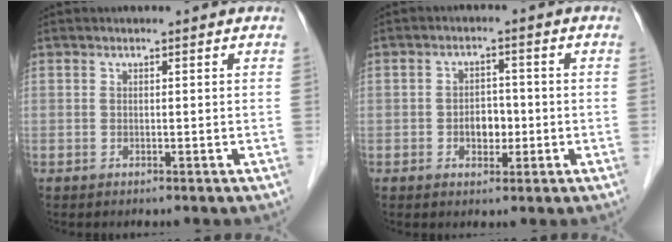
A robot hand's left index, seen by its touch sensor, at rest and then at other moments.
{"total": 3.6, "force": [-0.9, 2.5, 2.5], "torque": [-0.039, 0.007, -0.012]}